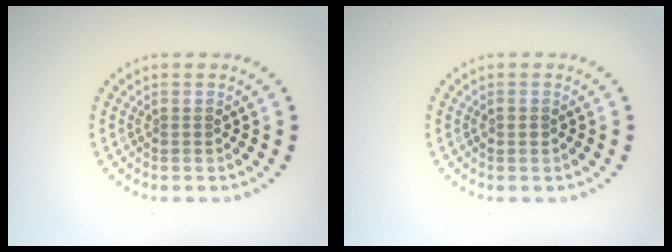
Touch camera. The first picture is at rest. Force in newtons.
{"total": 0.8, "press": 0.8, "slide": 0.0}